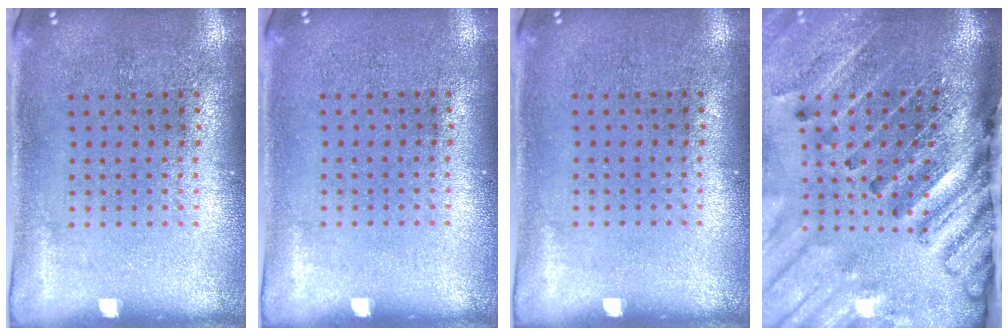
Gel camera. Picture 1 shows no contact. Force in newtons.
{"total": 0.0}
{"total": 0.0}
{"total": 4.7, "press": 3.3, "slide": 3.3}